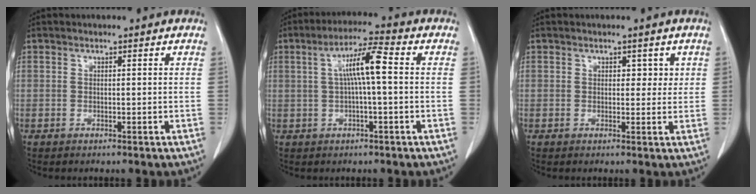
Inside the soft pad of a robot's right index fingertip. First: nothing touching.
{"total": 7.1, "force": [0.8, 0.5, 7.0], "torque": [-0.128, 0.019, 0.011]}
{"total": 2.2, "force": [0.9, 1.5, 1.2], "torque": [-0.005, -0.002, 0.010]}